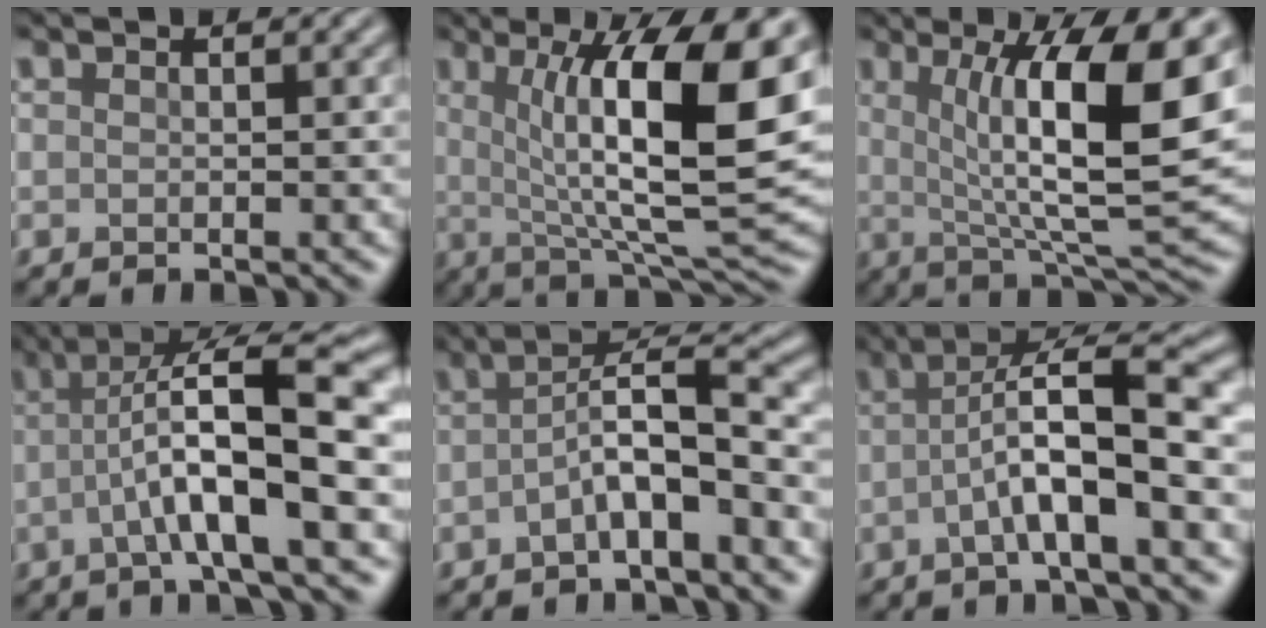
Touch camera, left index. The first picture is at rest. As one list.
[{"total": 13.6, "force": [2.5, 3.6, 12.9], "torque": [-0.185, -0.006, 0.041]}, {"total": 12.2, "force": [2.5, 3.0, 11.6], "torque": [-0.171, -0.008, 0.044]}, {"total": 9.0, "force": [-0.6, 1.9, 8.8], "torque": [-0.140, 0.014, -0.017]}, {"total": 4.7, "force": [-1.8, 1.0, 4.3], "torque": [-0.077, 0.019, -0.038]}, {"total": 6.8, "force": [-1.1, 1.3, 6.6], "torque": [-0.115, 0.016, -0.024]}]